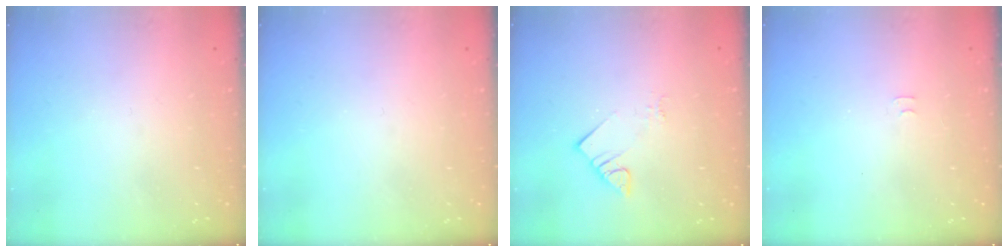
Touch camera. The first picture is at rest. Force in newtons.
{"total": 0.0}
{"total": 4.7, "press": 4.7, "slide": 0.4}
{"total": 3.6, "press": 3.6, "slide": 0.4}